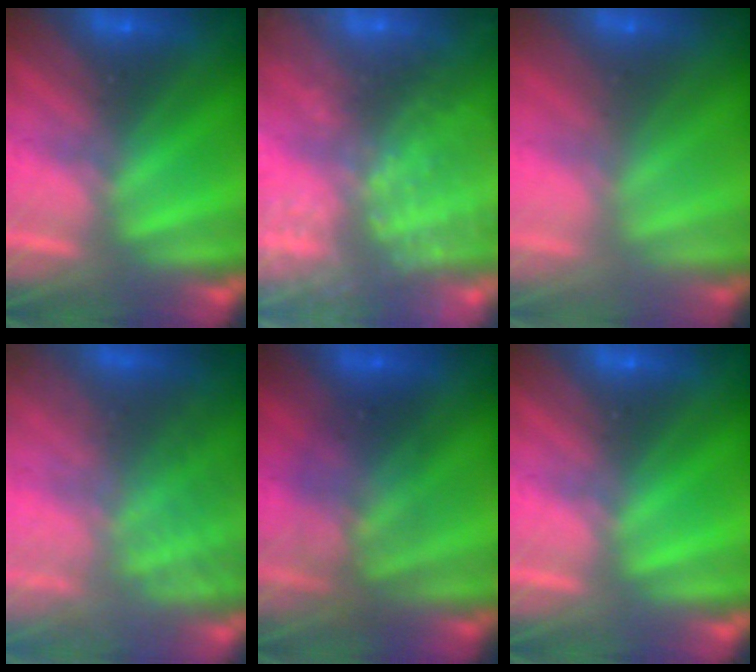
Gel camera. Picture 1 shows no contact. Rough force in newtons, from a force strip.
{"total": 7.1}
{"total": 2.3}
{"total": 7.6}
{"total": 2.2}
{"total": 0.0}